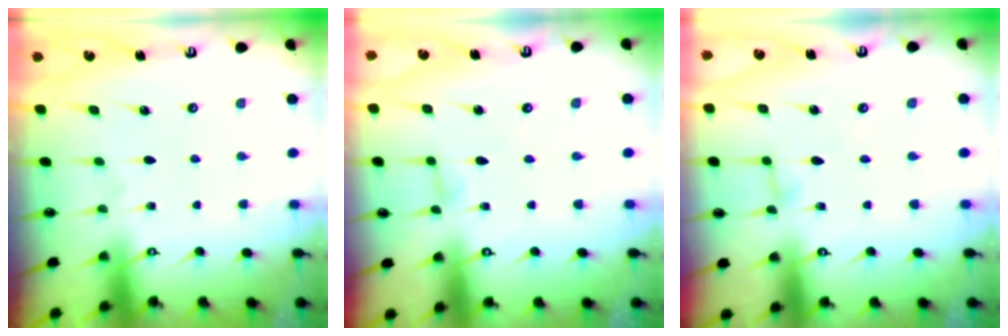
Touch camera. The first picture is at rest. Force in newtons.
{"total": 4.4, "press": 4.4, "slide": 0.6}
{"total": 3.1, "press": 3.1, "slide": 0.3}